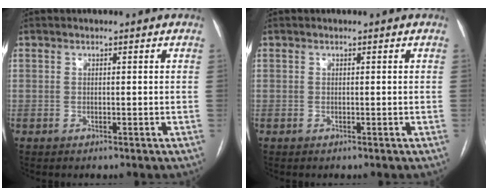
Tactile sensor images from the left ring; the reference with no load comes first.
{"total": 0.0}